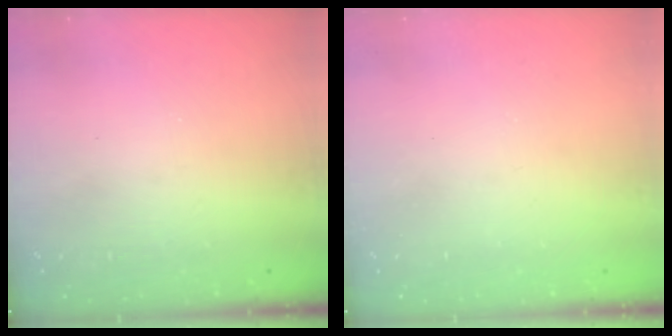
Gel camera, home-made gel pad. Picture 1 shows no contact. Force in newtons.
{"total": 0.0}